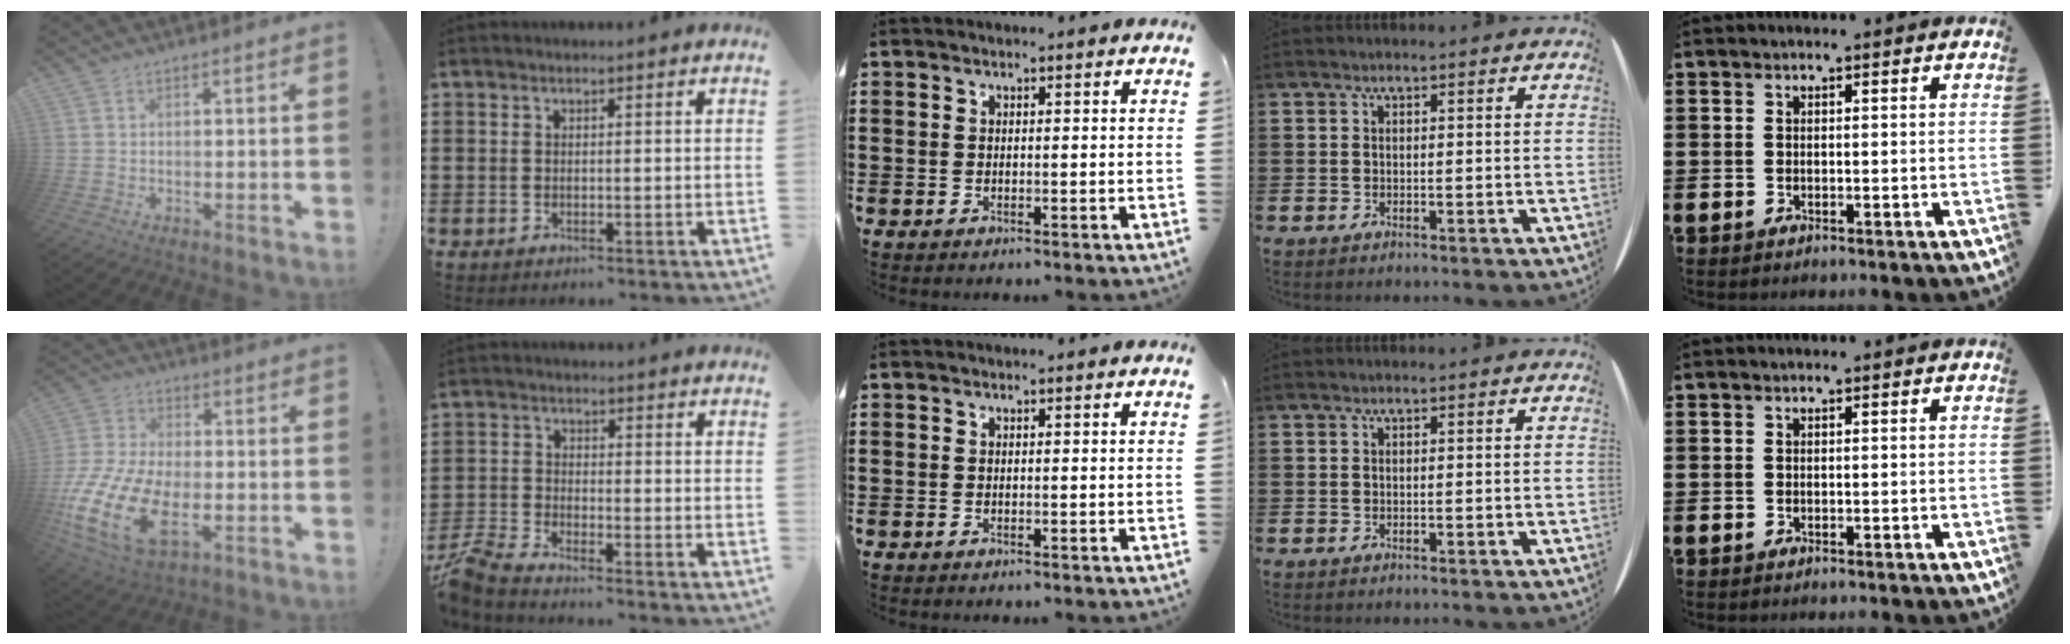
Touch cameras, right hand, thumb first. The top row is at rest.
{"thumb": {"total": 19.1, "force": [-6.1, 11.0, 14.4], "torque": [-0.285, 0.026, -0.098]}, "index": {"total": 4.2, "force": [-4.0, -0.1, 1.1], "torque": [-0.056, -0.016, -0.090]}}